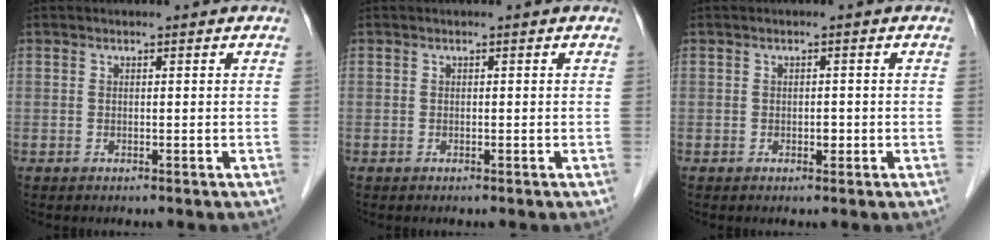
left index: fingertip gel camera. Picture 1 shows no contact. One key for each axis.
{"total": 0.0}
{"total": 1.0, "fx": -0.3, "fy": 0.6, "fz": 0.8, "tx": -0.013, "ty": 0.001, "tz": -0.004}